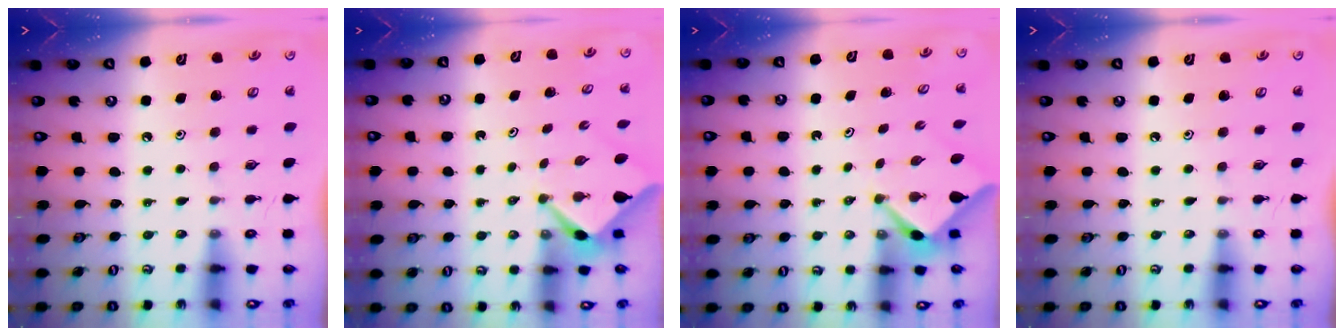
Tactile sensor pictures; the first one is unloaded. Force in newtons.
{"total": 2.6, "press": 2.6, "slide": 0.4}
{"total": 2.4, "press": 2.4, "slide": 0.3}
{"total": 0.0}